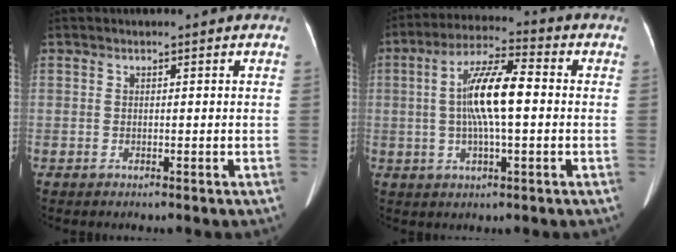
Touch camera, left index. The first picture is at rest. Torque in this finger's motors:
{"motor_torque": [1.48, -0.12, 0.42, 0.21]}